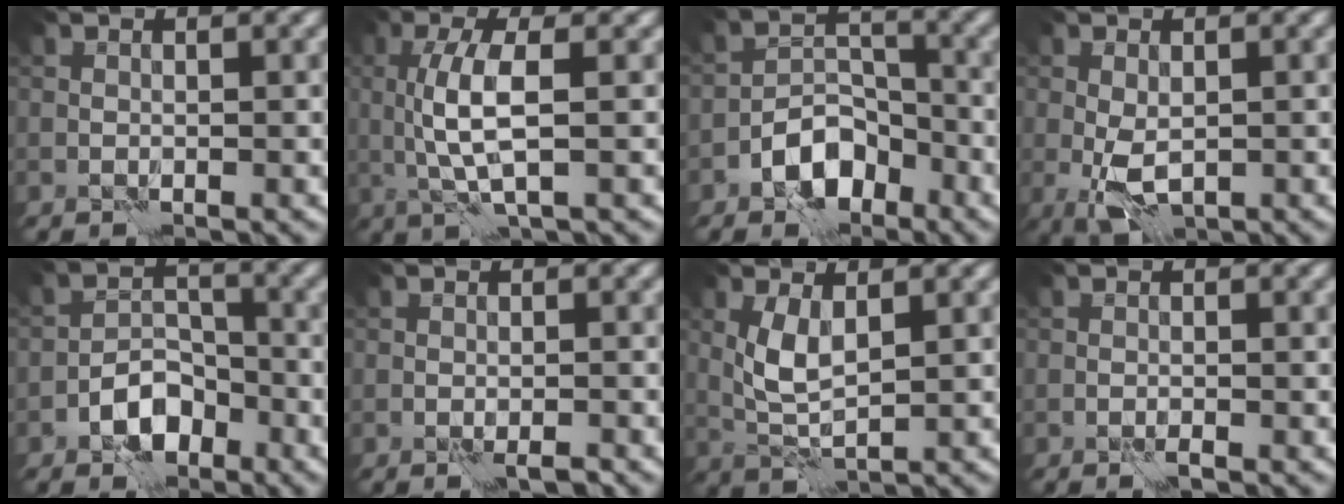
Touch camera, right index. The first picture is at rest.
{"total": 4.4, "force": [0.3, 1.3, 4.2], "torque": [-0.093, 0.004, 0.010]}
{"total": 4.9, "force": [-3.1, 2.8, 2.5], "torque": [-0.030, 0.008, -0.060]}
{"total": 3.6, "force": [-0.7, 1.9, 2.9], "torque": [-0.065, -0.008, -0.011]}
{"total": 4.1, "force": [-2.5, 2.4, 2.1], "torque": [-0.027, 0.007, -0.047]}
{"total": 1.5, "force": [-1.1, 0.2, 1.0], "torque": [-0.011, 0.004, -0.017]}
{"total": 3.3, "force": [0.9, 1.4, 2.8], "torque": [-0.068, 0.002, 0.022]}
{"total": 0.7, "force": [-0.6, 0.1, 0.5], "torque": [-0.007, 0.002, -0.011]}